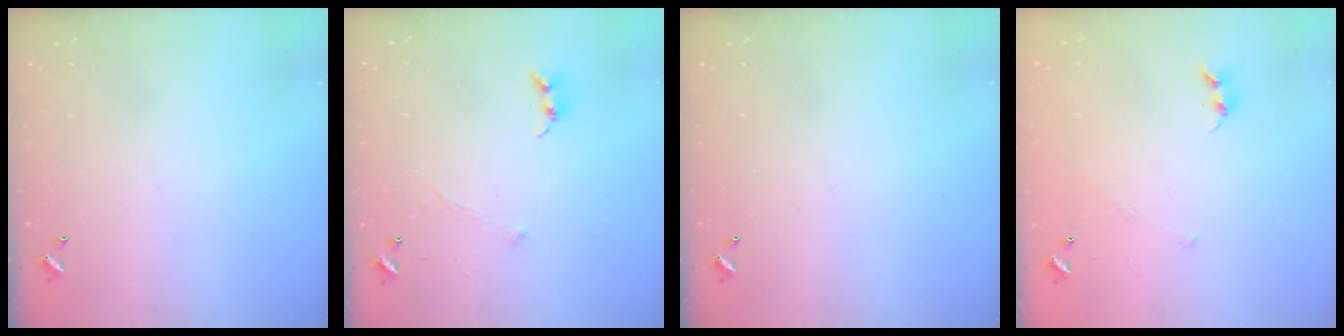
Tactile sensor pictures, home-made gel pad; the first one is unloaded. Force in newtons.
{"total": 0.8, "press": 0.6, "slide": 0.5}
{"total": 0.0}
{"total": 6.5, "press": 6.4, "slide": 0.6}